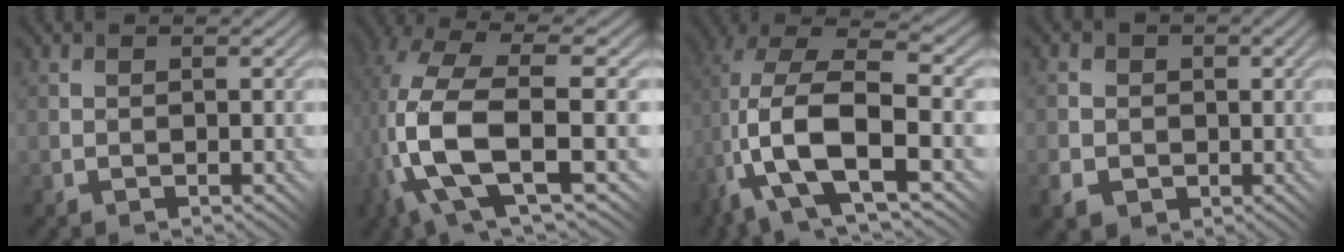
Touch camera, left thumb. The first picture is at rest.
{"total": 12.0, "force": [-2.6, 4.1, 11.0], "torque": [-0.269, 0.008, -0.050]}
{"total": 14.1, "force": [-3.3, 5.9, 12.3], "torque": [-0.260, -0.001, -0.053]}
{"total": 5.9, "force": [-1.1, 5.6, 1.3], "torque": [-0.046, -0.003, -0.042]}